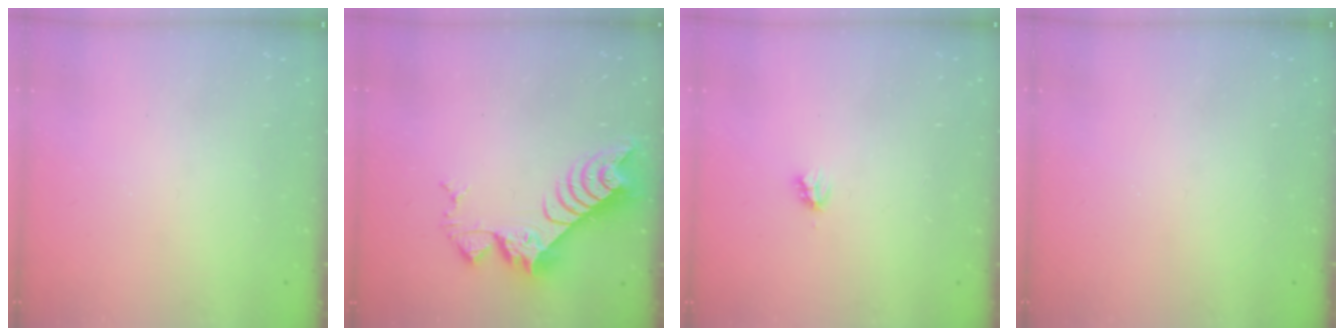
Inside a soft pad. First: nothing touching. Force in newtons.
{"total": 8.5, "press": 8.5, "slide": 0.8}
{"total": 2.7, "press": 2.7, "slide": 0.2}
{"total": 0.0}